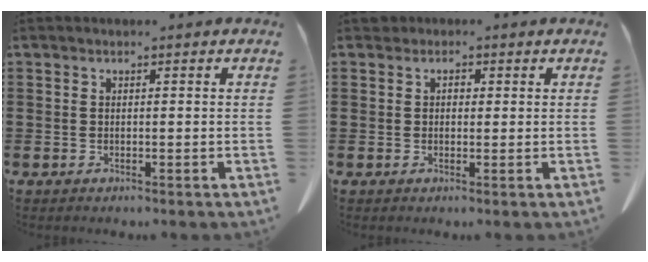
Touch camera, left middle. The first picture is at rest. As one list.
[{"total": 1.4, "force": [0.7, 1.1, 0.4], "torque": [-0.011, 0.007, 0.012]}]